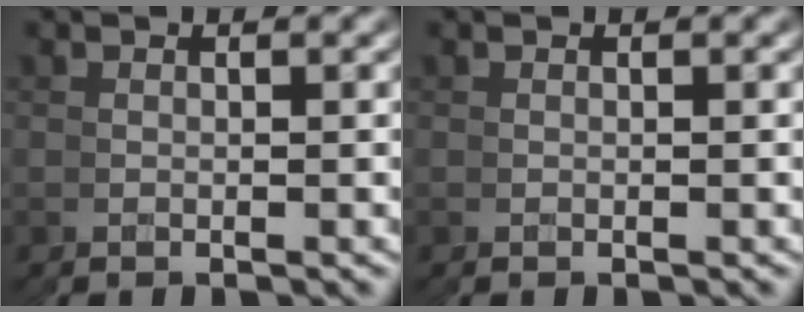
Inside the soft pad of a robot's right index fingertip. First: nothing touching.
{"total": 0.0}